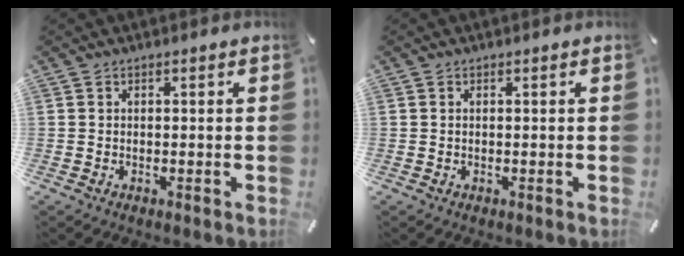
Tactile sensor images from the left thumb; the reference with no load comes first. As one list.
[{"total": 0.0}]